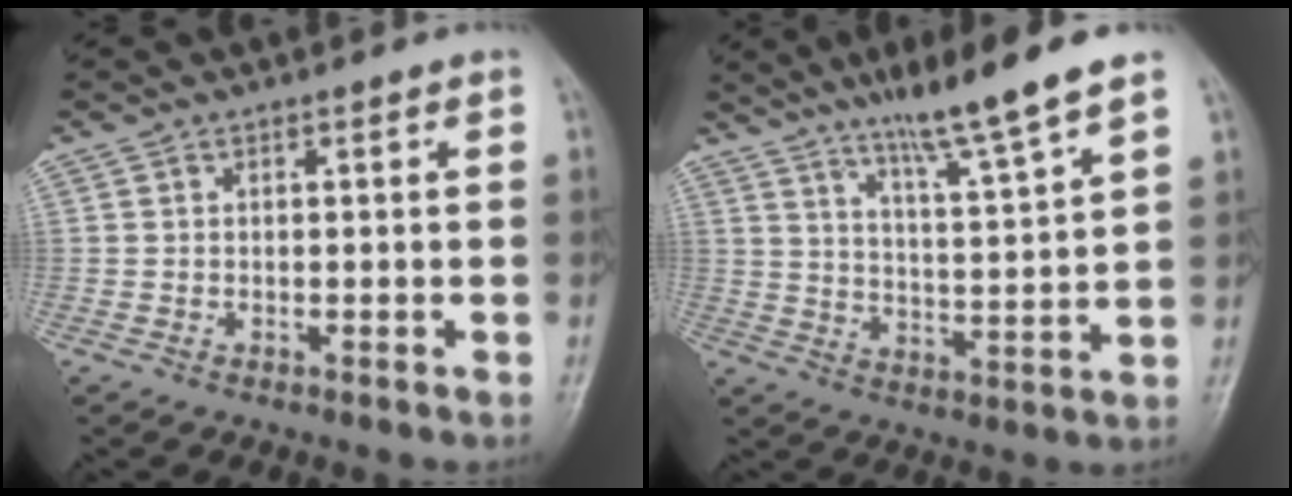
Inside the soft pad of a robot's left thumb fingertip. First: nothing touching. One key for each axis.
{"total": 12.3, "fx": 9.0, "fy": 0.0, "fz": 8.4, "tx": -0.136, "ty": -0.051, "tz": 0.153}